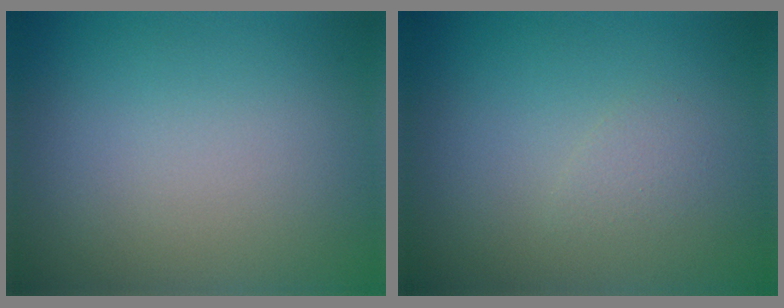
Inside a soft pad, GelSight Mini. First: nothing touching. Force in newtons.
{"total": 0.8, "press": 0.8, "slide": 0.0}